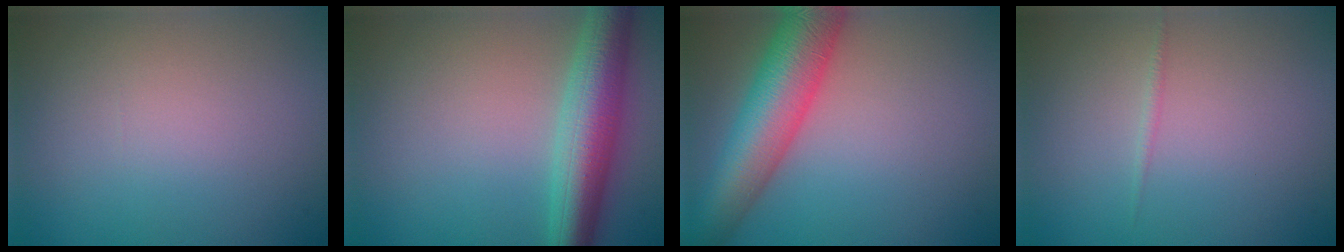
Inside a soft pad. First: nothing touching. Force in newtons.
{"total": 6.8, "press": 6.8, "slide": 0.2}
{"total": 9.4, "press": 9.4, "slide": 0.4}
{"total": 0.6, "press": 0.6, "slide": 0.0}